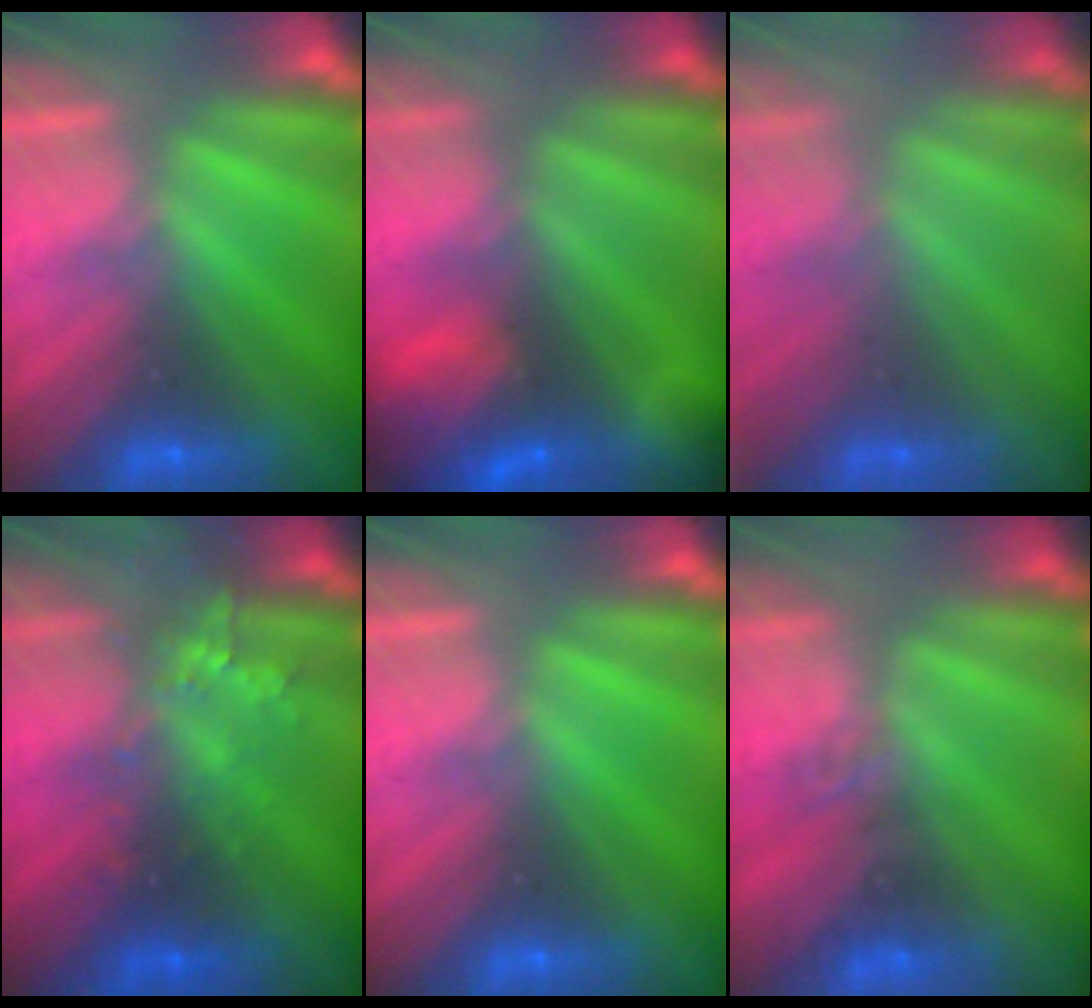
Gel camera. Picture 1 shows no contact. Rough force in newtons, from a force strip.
{"total": 9.0}
{"total": 2.2}
{"total": 6.0}
{"total": 0.0}
{"total": 1.6}